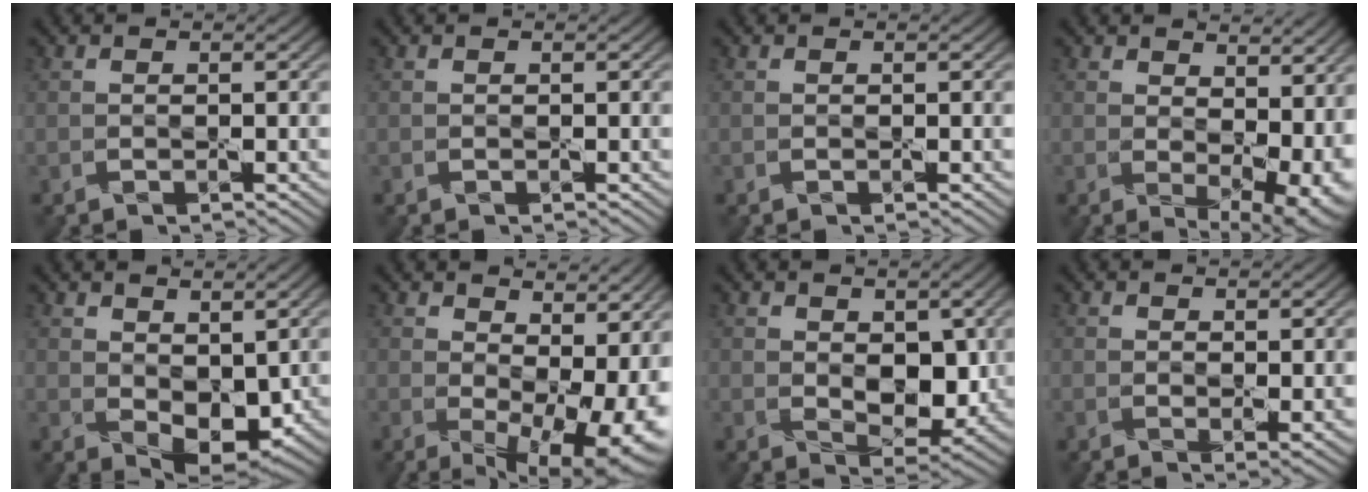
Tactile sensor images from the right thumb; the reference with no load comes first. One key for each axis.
{"total": 0.0}
{"total": 0.0}
{"total": 9.9, "fx": 1.7, "fy": 5.9, "fz": 7.8, "tx": -0.102, "ty": -0.024, "tz": 0.059}
{"total": 6.3, "fx": 1.4, "fy": 3.8, "fz": 4.8, "tx": -0.090, "ty": -0.014, "tz": 0.031}
{"total": 13.1, "fx": 1.5, "fy": 7.5, "fz": 10.6, "tx": -0.138, "ty": -0.031, "tz": 0.065}
{"total": 6.4, "fx": 0.9, "fy": 4.0, "fz": 4.9, "tx": -0.091, "ty": -0.019, "tz": 0.022}
{"total": 2.1, "fx": 1.2, "fy": 0.7, "fz": 1.5, "tx": -0.029, "ty": -0.011, "tz": 0.025}